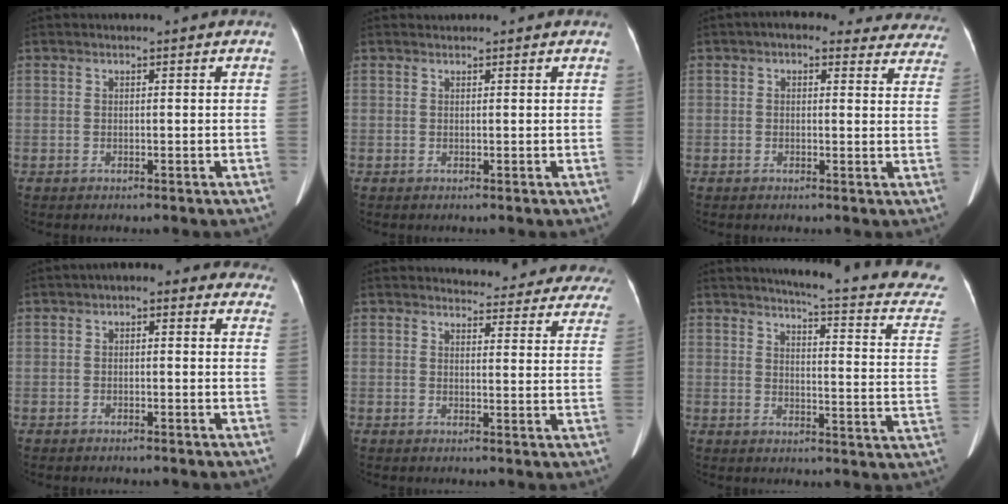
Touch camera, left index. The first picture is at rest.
{"total": 0.6, "force": [0.6, 0.2, -0.1], "torque": [-0.006, 0.012, 0.013]}
{"total": 14.1, "force": [12.2, 5.5, 4.3], "torque": [-0.011, 0.019, 0.115]}
{"total": 5.0, "force": [2.7, 2.5, 3.4], "torque": [-0.026, 0.026, 0.019]}
{"total": 17.0, "force": [16.2, 4.4, 2.7], "torque": [0.002, -0.043, 0.161]}
{"total": 18.6, "force": [17.0, 0.9, 7.4], "torque": [-0.090, -0.085, 0.179]}